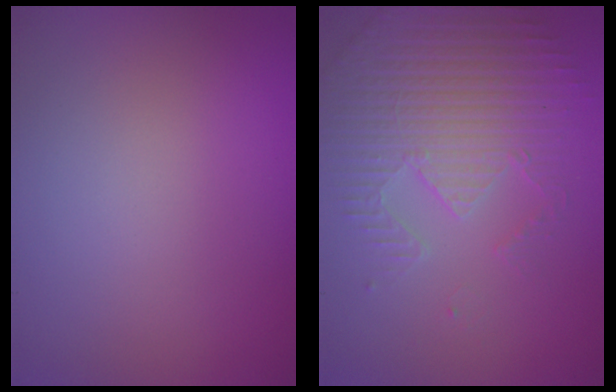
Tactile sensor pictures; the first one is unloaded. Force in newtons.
{"total": 4.2, "press": 4.1, "slide": 0.9}